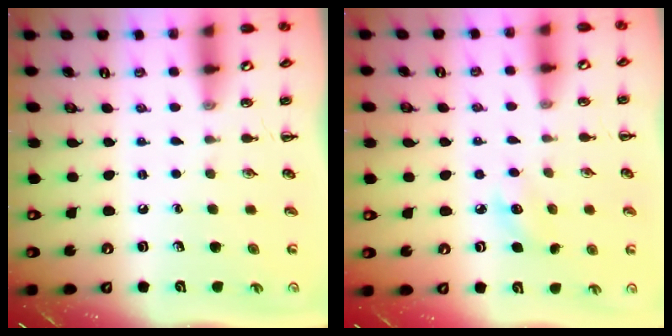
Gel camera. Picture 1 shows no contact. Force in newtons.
{"total": 5.6, "press": 5.4, "slide": 1.5}